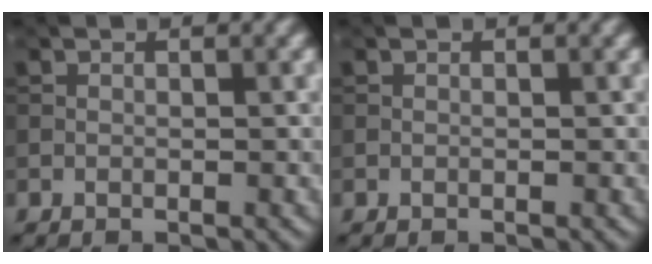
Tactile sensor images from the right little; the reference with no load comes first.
{"total": 0.0}